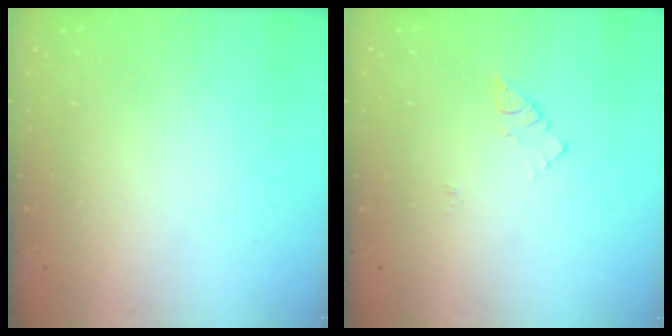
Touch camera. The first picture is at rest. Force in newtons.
{"total": 4.1, "press": 4.0, "slide": 0.7}